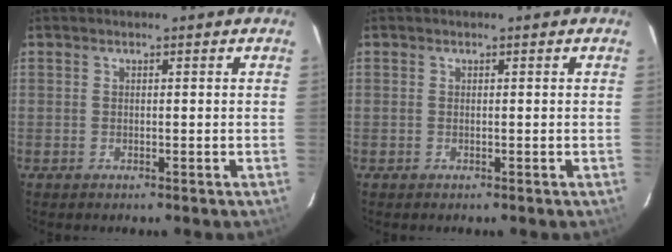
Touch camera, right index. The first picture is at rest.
{"total": 0.0}